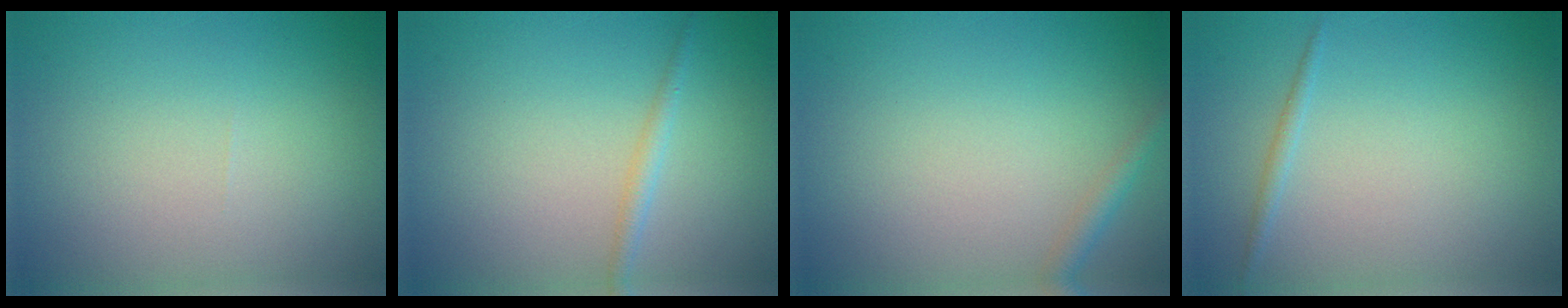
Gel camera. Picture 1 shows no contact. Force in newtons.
{"total": 1.3, "press": 1.3, "slide": 0.1}
{"total": 1.4, "press": 1.4, "slide": 0.1}
{"total": 0.8, "press": 0.8, "slide": 0.1}